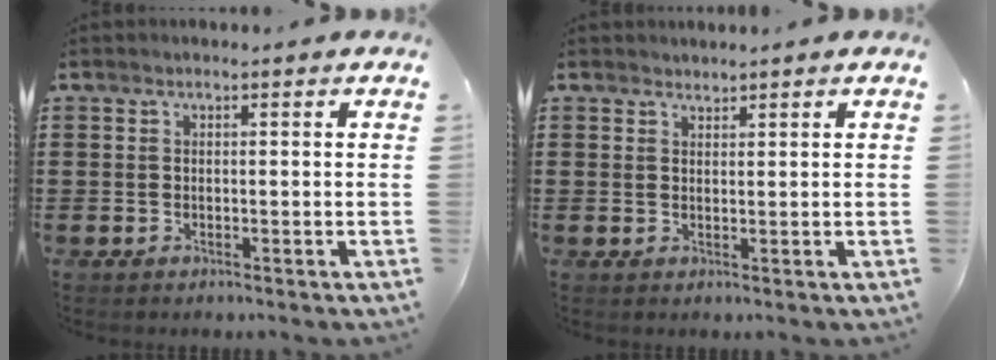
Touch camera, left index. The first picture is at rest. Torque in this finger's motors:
{"motor_torque": [0.03, 0.02, 0.00, 0.00]}